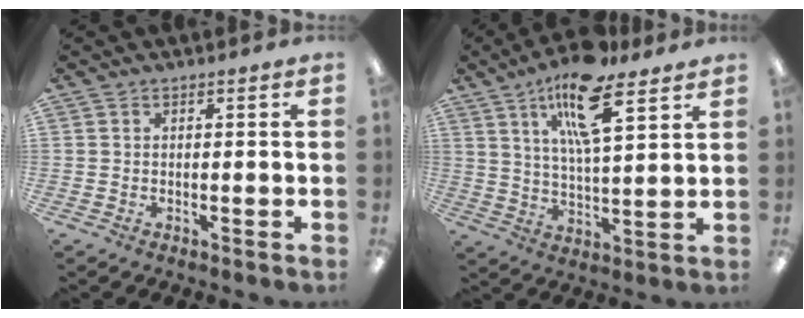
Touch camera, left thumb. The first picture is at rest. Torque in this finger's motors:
{"motor_torque": [0.22, 0.39, 1.36, -1.41, 0.13]}